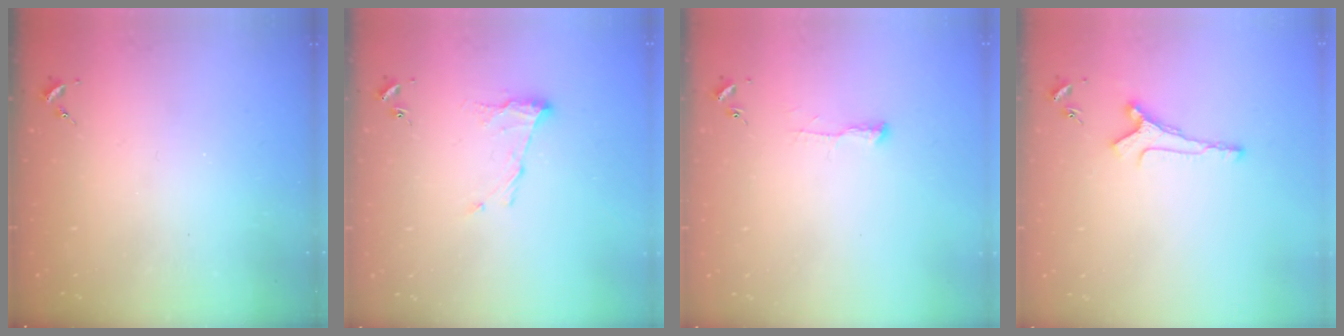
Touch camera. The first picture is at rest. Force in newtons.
{"total": 9.4, "press": 9.4, "slide": 0.2}
{"total": 5.5, "press": 5.5, "slide": 0.5}
{"total": 5.9, "press": 5.8, "slide": 0.7}